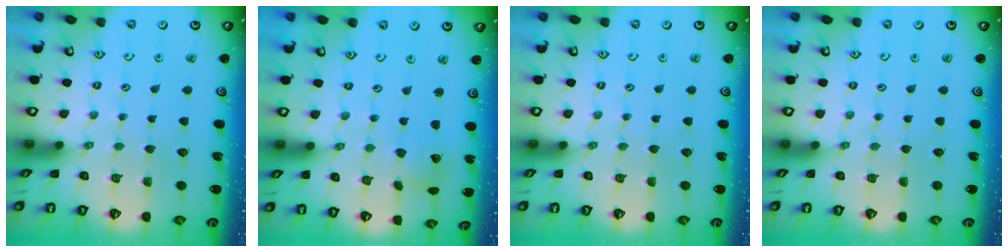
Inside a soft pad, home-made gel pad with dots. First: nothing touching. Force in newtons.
{"total": 3.1, "press": 3.1, "slide": 0.4}
{"total": 0.0}
{"total": 0.0}